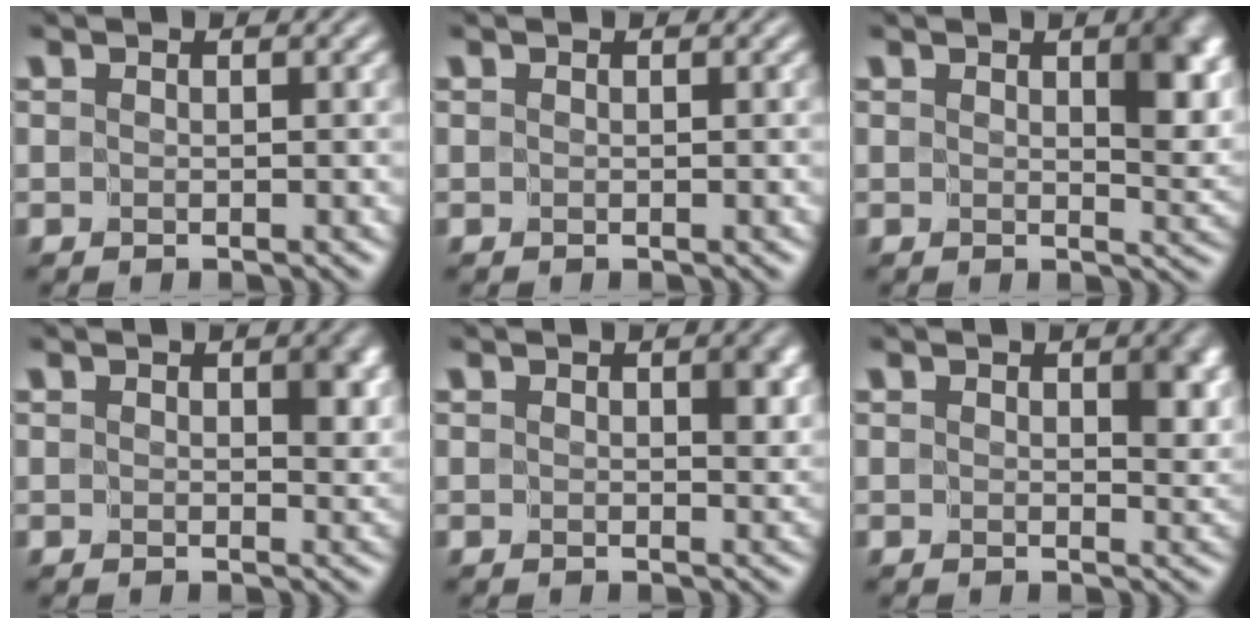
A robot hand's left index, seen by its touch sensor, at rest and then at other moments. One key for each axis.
{"total": 0.0}
{"total": 4.1, "fx": 1.3, "fy": 1.8, "fz": 3.5, "tx": -0.042, "ty": -0.008, "tz": 0.024}
{"total": 2.9, "fx": 0.6, "fy": 1.6, "fz": 2.3, "tx": -0.026, "ty": -0.004, "tz": 0.011}
{"total": 2.3, "fx": 0.4, "fy": 1.2, "fz": 1.9, "tx": -0.020, "ty": -0.003, "tz": 0.009}
{"total": 3.2, "fx": 0.7, "fy": 1.8, "fz": 2.6, "tx": -0.031, "ty": -0.005, "tz": 0.014}